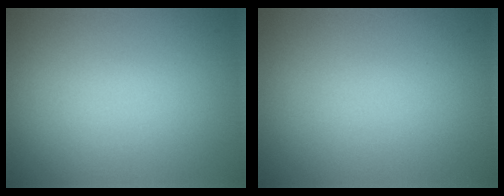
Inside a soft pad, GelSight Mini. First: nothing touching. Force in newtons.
{"total": 0.0}